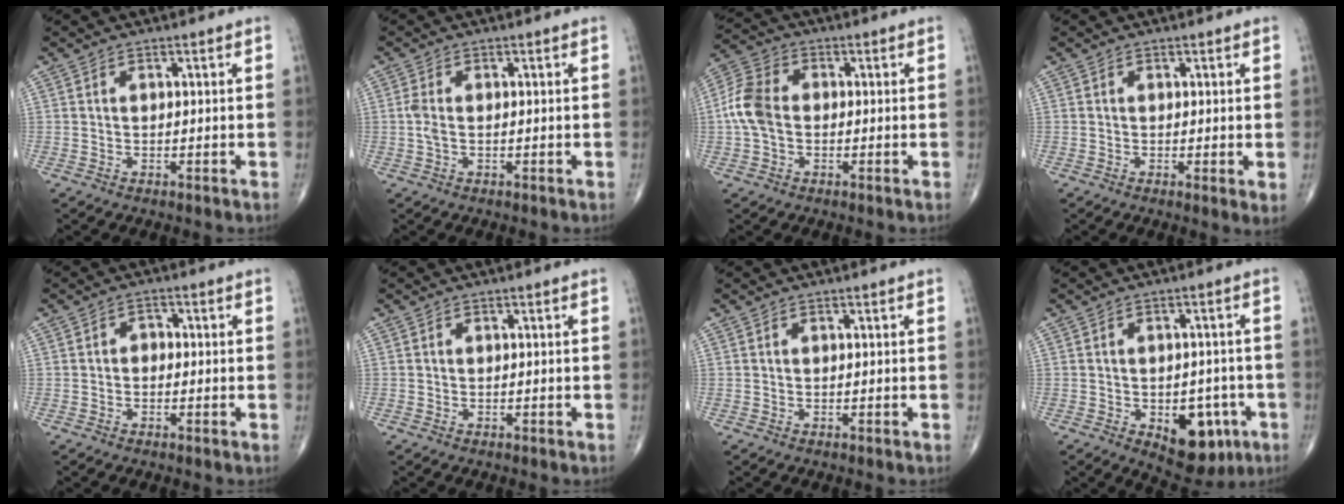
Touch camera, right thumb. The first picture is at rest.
{"total": 2.0, "force": [-0.1, 1.0, 1.8], "torque": [-0.050, 0.002, -0.003]}
{"total": 8.1, "force": [-0.5, 5.7, 5.7], "torque": [-0.120, 0.023, -0.021]}
{"total": 1.9, "force": [0.1, 0.5, 1.8], "torque": [-0.031, -0.008, -0.002]}
{"total": 2.0, "force": [-0.3, 1.6, 1.2], "torque": [-0.004, 0.011, -0.011]}
{"total": 0.0}
{"total": 0.0}
{"total": 10.9, "force": [-4.1, 6.4, 7.9], "torque": [-0.065, 0.016, -0.043]}